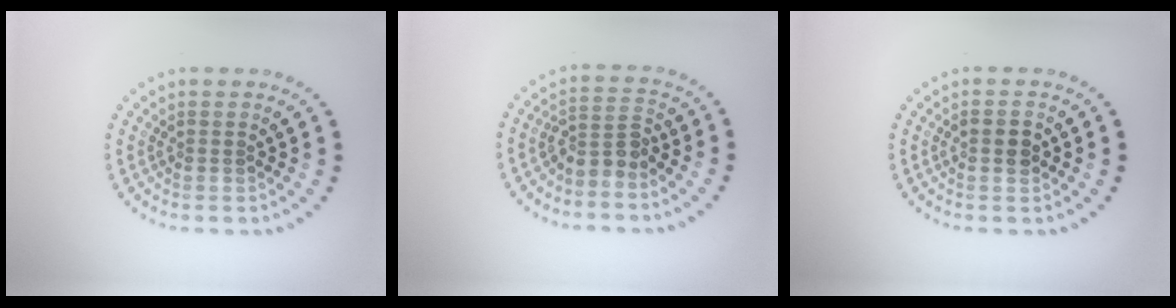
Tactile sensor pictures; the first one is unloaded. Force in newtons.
{"total": 2.5, "press": 1.9, "slide": 1.7}
{"total": 1.6, "press": 1.6, "slide": 0.2}